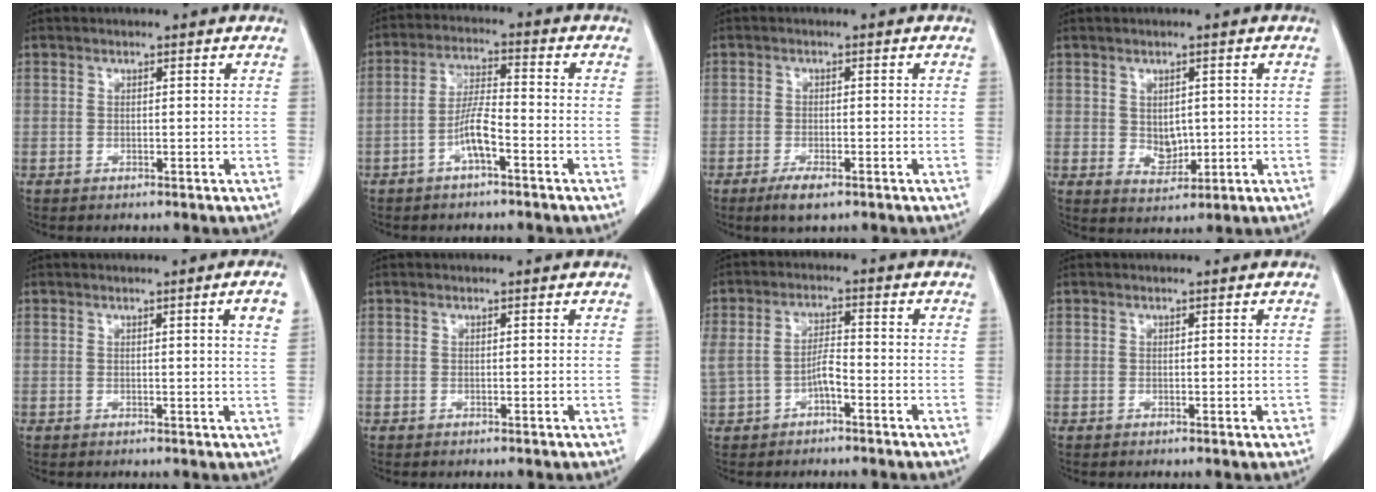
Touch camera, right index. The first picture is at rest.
{"total": 5.4, "force": [-2.6, 0.6, 4.7], "torque": [-0.097, 0.008, -0.048]}
{"total": 3.3, "force": [-2.2, 0.8, 2.4], "torque": [-0.044, -0.005, -0.036]}
{"total": 3.7, "force": [0.3, 2.7, 2.6], "torque": [-0.040, -0.004, 0.018]}
{"total": 3.3, "force": [1.4, -0.5, 3.0], "torque": [-0.039, -0.006, 0.017]}
{"total": 0.0}
{"total": 5.4, "force": [-1.7, 2.5, 4.5], "torque": [-0.108, 0.019, -0.025]}
{"total": 0.8, "force": [0.0, 0.5, 0.6], "torque": [-0.003, 0.001, 0.002]}